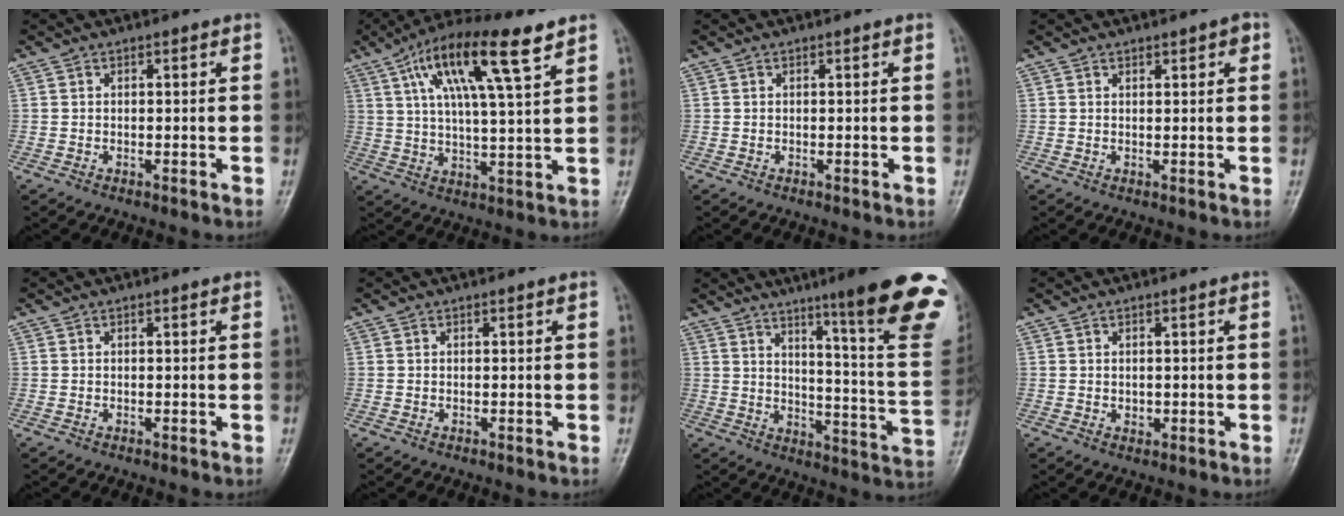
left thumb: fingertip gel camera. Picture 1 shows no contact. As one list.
[{"total": 15.6, "force": [7.8, 3.1, 13.1], "torque": [-0.232, -0.006, 0.136]}, {"total": 0.0}, {"total": 1.8, "force": [1.0, 0.7, 1.4], "torque": [-0.013, -0.003, 0.013]}, {"total": 0.0}, {"total": 0.0}, {"total": 23.9, "force": [14.6, 2.1, 18.9], "torque": [-0.221, -0.082, 0.195]}, {"total": 1.1, "force": [0.1, 0.9, 0.6], "torque": [-0.008, -0.001, 0.005]}]